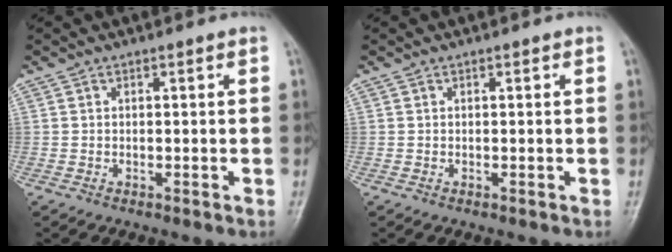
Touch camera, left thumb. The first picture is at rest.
{"total": 0.0}